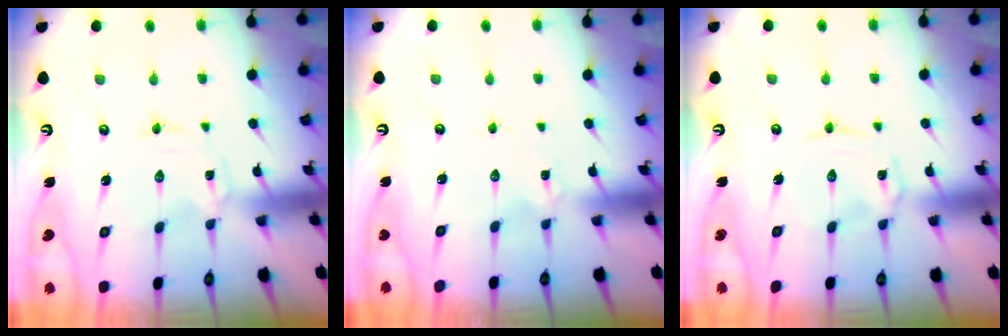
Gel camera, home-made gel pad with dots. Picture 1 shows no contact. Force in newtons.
{"total": 0.0}
{"total": 0.9, "press": 0.8, "slide": 0.2}